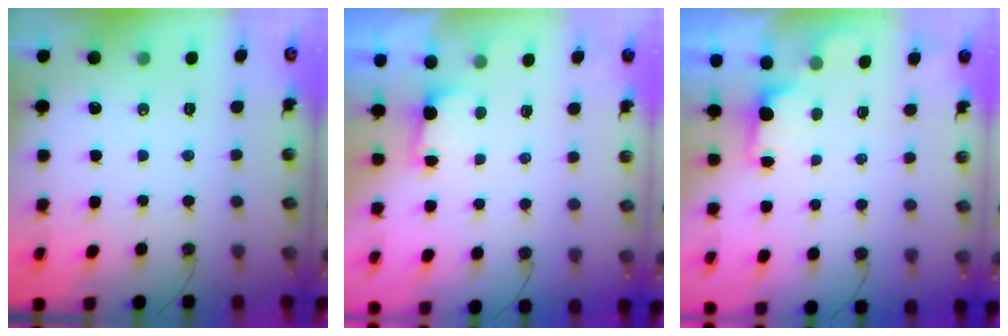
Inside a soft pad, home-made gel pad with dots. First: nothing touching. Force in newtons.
{"total": 1.8, "press": 1.5, "slide": 0.9}
{"total": 0.9, "press": 0.6, "slide": 0.8}